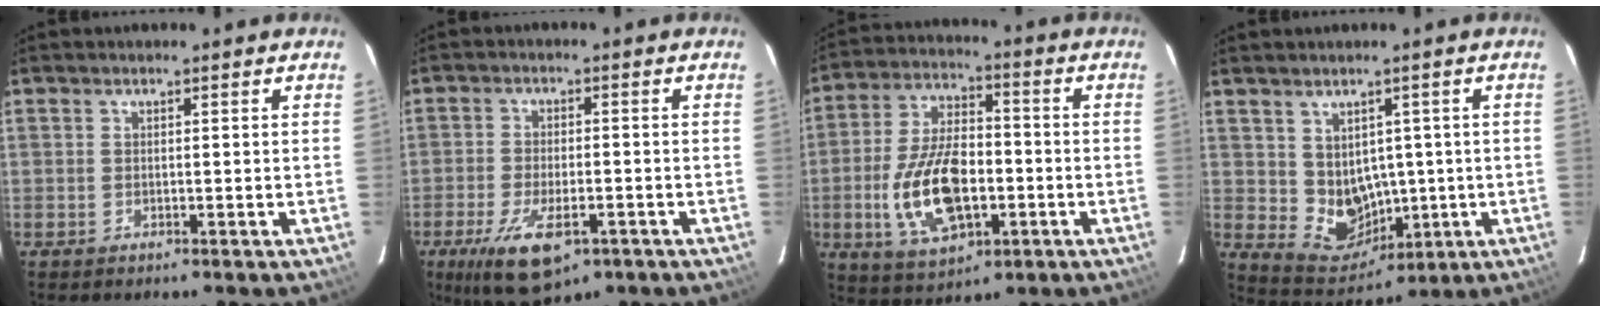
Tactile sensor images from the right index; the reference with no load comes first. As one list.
[{"total": 11.5, "force": [-6.0, 4.8, 8.5], "torque": [-0.181, -0.030, -0.099]}, {"total": 15.9, "force": [-3.8, 8.5, 12.9], "torque": [-0.264, 0.002, -0.056]}, {"total": 8.6, "force": [0.7, 7.6, 3.9], "torque": [-0.077, -0.008, 0.041]}]